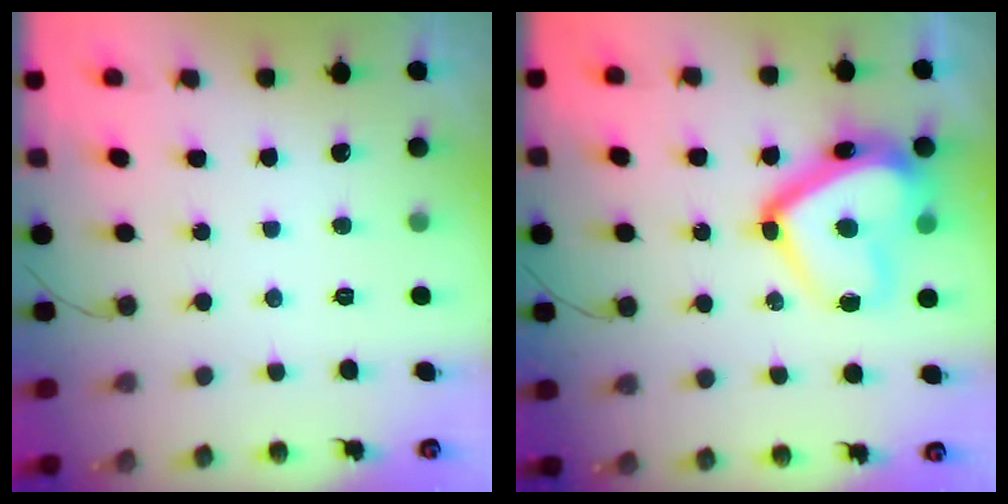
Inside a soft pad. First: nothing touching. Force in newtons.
{"total": 20.1, "press": 20.0, "slide": 1.8}